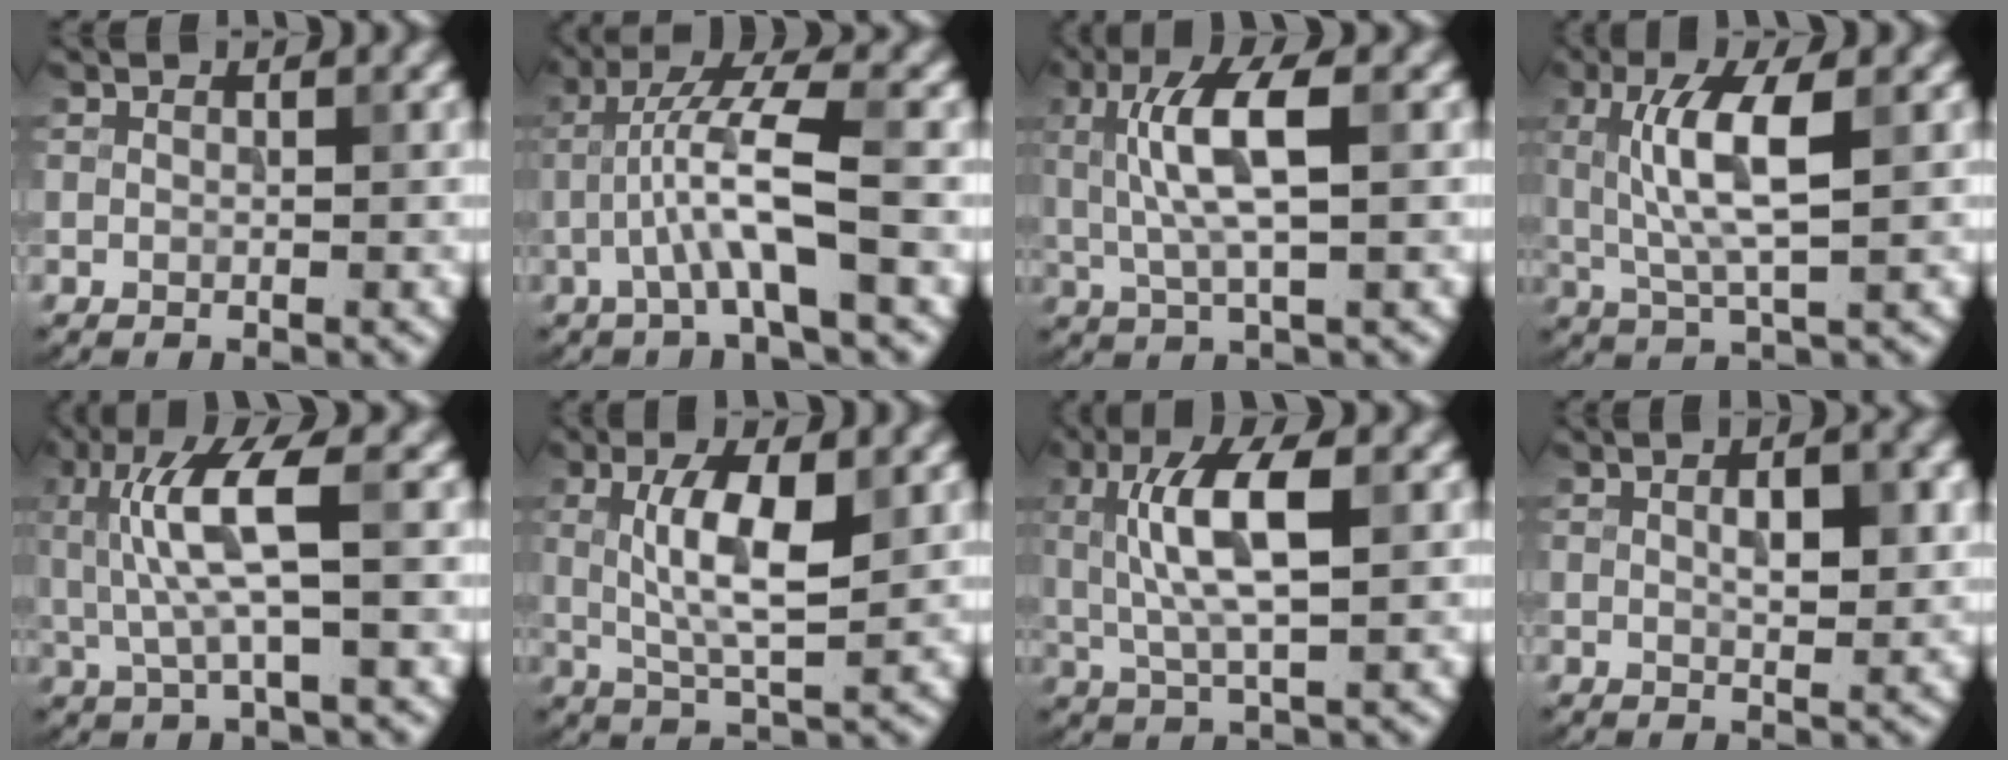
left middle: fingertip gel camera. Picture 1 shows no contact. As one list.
[{"total": 5.2, "force": [-1.3, 0.4, 5.0], "torque": [-0.097, 0.022, -0.028]}, {"total": 6.0, "force": [1.0, 1.6, 5.7], "torque": [-0.111, 0.007, 0.018]}, {"total": 5.9, "force": [1.0, 1.5, 5.7], "torque": [-0.113, 0.005, 0.020]}, {"total": 6.0, "force": [0.9, 1.3, 5.8], "torque": [-0.125, 0.003, 0.019]}, {"total": 5.8, "force": [1.0, 1.6, 5.4], "torque": [-0.104, 0.003, 0.018]}, {"total": 6.6, "force": [1.1, 2.0, 6.2], "torque": [-0.117, 0.008, 0.018]}, {"total": 3.6, "force": [0.8, 1.3, 3.3], "torque": [-0.055, 0.001, 0.014]}]